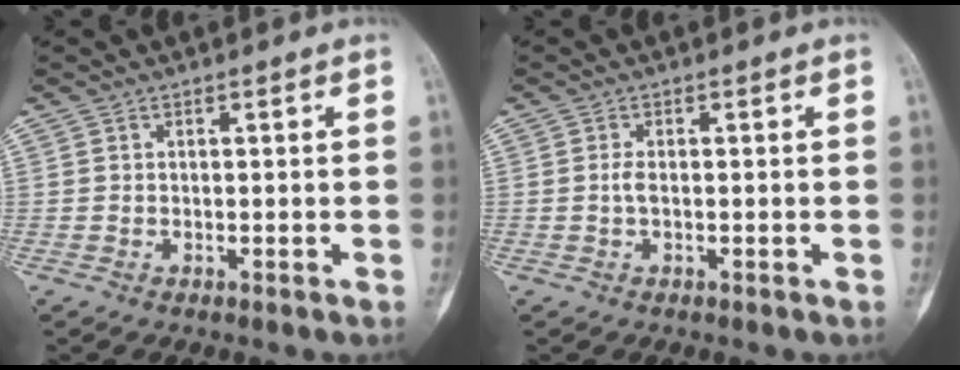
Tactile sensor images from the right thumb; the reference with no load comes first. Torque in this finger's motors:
{"motor_torque": [0.53, 0.49, 0.46, -0.31, 0.18]}